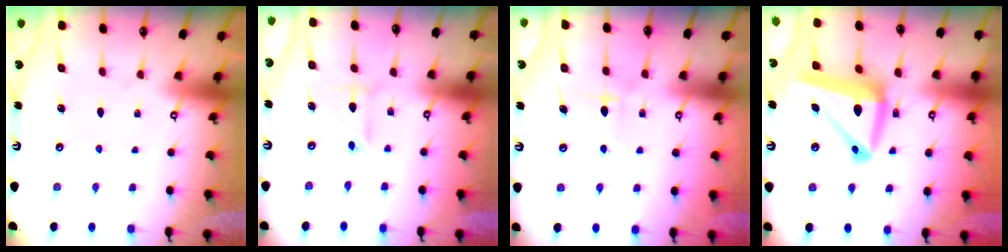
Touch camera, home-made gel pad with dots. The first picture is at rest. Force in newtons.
{"total": 3.5, "press": 3.3, "slide": 1.3}
{"total": 5.8, "press": 5.8, "slide": 0.1}
{"total": 15.1, "press": 15.0, "slide": 1.8}